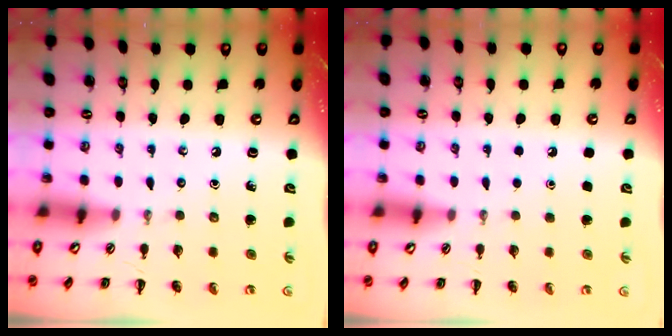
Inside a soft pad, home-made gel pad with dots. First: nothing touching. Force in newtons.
{"total": 1.8, "press": 1.8, "slide": 0.1}